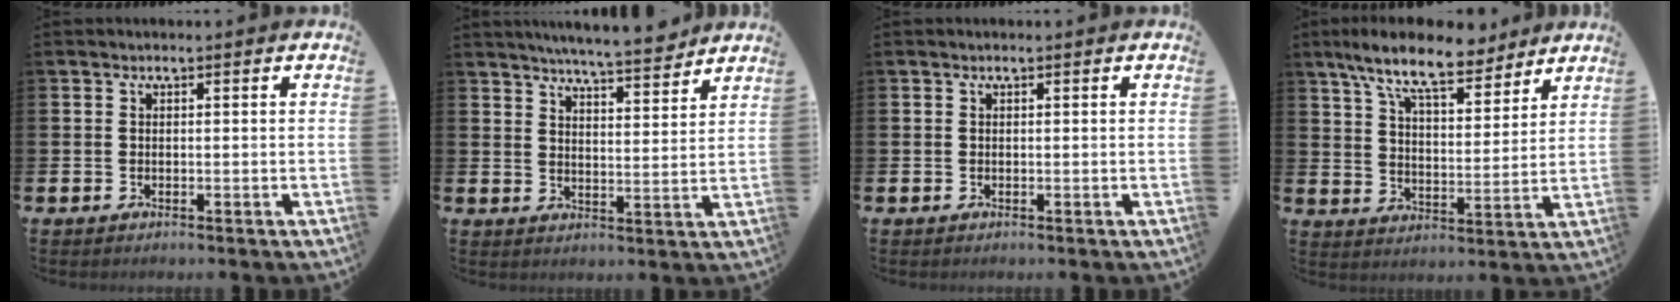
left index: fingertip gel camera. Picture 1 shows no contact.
{"total": 6.4, "force": [6.2, 0.1, 1.5], "torque": [-0.039, -0.040, 0.109]}
{"total": 0.0}
{"total": 10.5, "force": [8.9, 2.3, 5.0], "torque": [-0.115, -0.039, 0.157]}